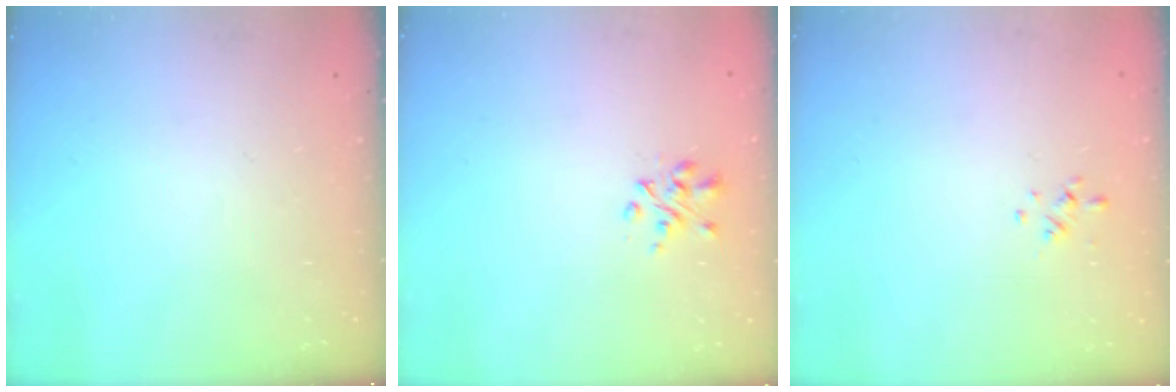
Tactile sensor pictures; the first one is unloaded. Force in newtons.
{"total": 2.9, "press": 2.9, "slide": 0.4}
{"total": 0.6, "press": 0.4, "slide": 0.5}